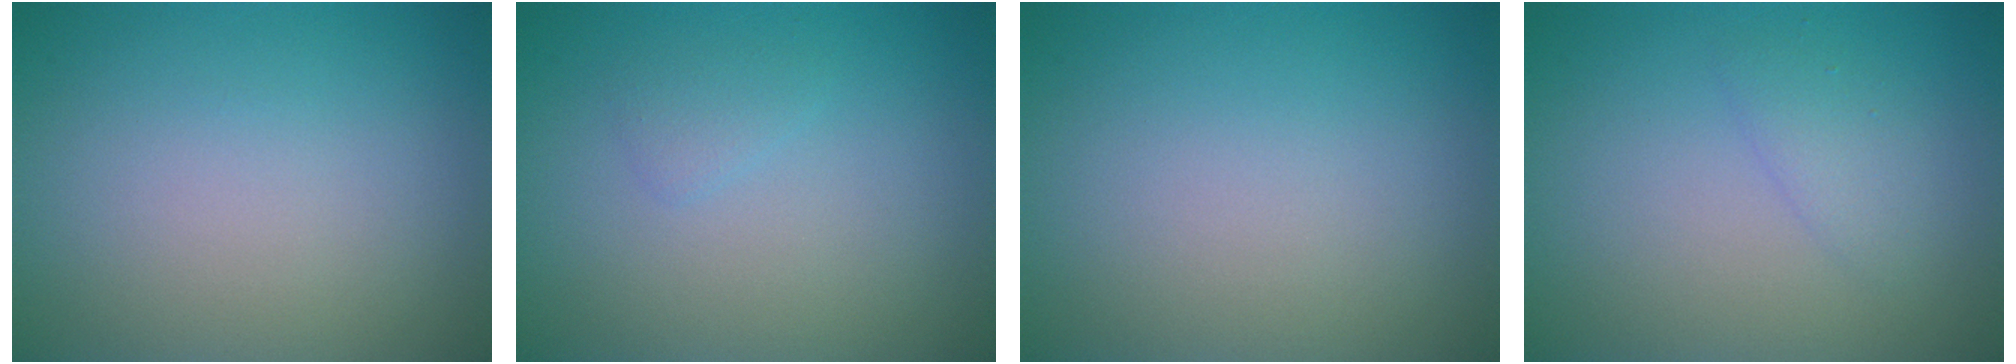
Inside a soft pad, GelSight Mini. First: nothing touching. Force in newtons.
{"total": 0.9, "press": 0.9, "slide": 0.0}
{"total": 0.0}
{"total": 1.4, "press": 1.4, "slide": 0.2}